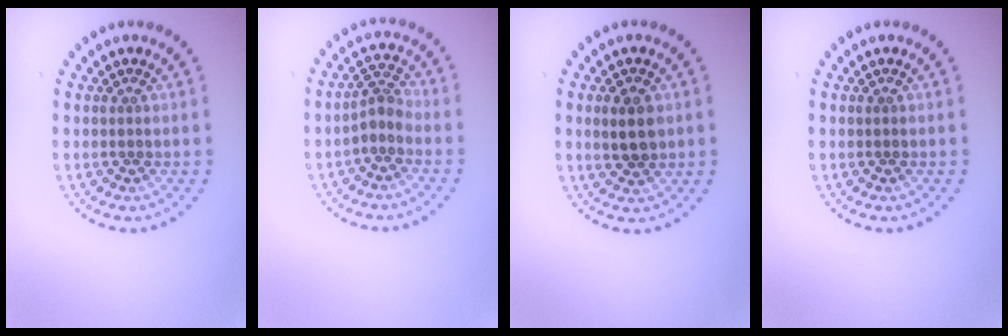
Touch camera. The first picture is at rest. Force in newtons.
{"total": 2.0, "press": 1.5, "slide": 1.3}
{"total": 2.3, "press": 2.2, "slide": 0.7}
{"total": 0.0}